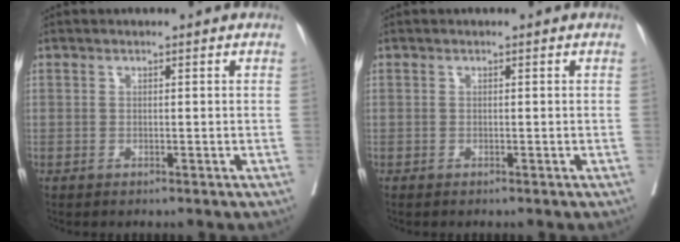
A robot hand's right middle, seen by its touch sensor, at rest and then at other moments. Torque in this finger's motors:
{"motor_torque": [0.51, -0.56, 0.01, 0.00]}